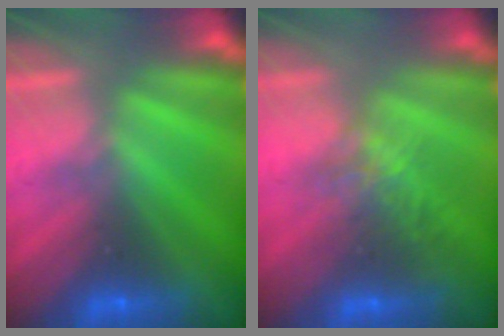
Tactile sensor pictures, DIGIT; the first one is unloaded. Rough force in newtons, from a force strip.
{"total": 3.8}